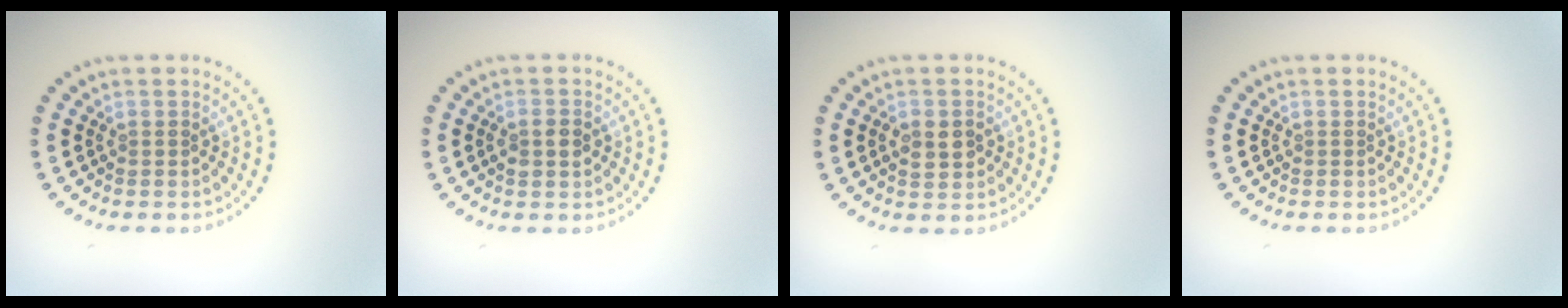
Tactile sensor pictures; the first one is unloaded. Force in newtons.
{"total": 1.5, "press": 1.4, "slide": 0.3}
{"total": 2.2, "press": 2.2, "slide": 0.1}
{"total": 0.0}